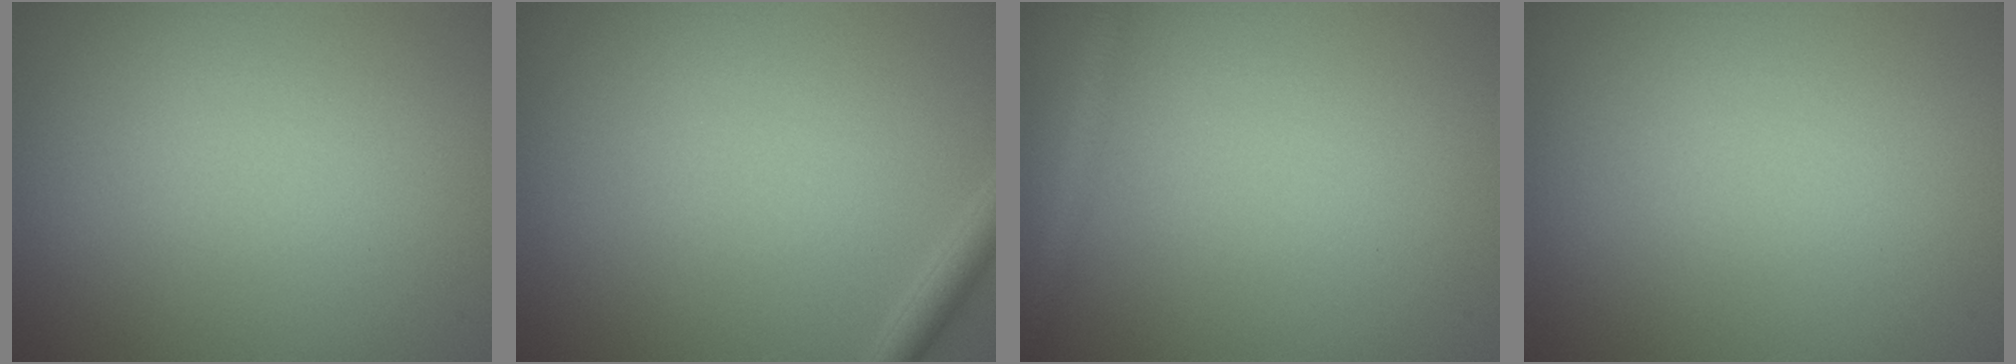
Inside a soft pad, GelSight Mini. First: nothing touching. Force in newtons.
{"total": 1.4, "press": 1.4, "slide": 0.1}
{"total": 1.3, "press": 1.3, "slide": 0.0}
{"total": 0.0}